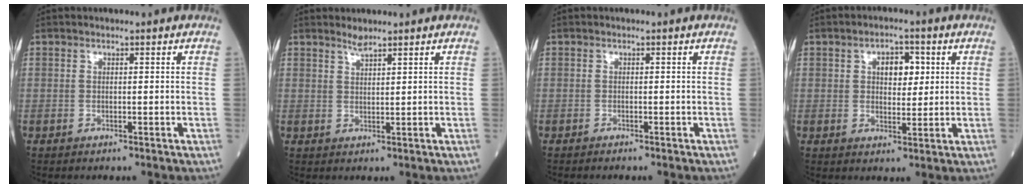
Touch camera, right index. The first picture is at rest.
{"total": 1.7, "force": [1.5, 0.0, 0.6], "torque": [-0.013, -0.002, 0.032]}
{"total": 0.6, "force": [-0.5, 0.0, 0.2], "torque": [-0.007, -0.001, -0.010]}
{"total": 4.8, "force": [1.4, 2.6, 3.7], "torque": [-0.054, 0.010, 0.022]}